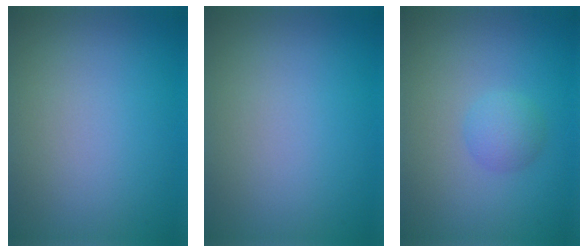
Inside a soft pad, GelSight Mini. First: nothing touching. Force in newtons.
{"total": 0.0}
{"total": 1.8, "press": 1.8, "slide": 0.2}